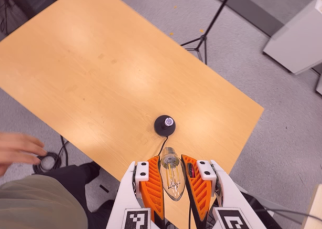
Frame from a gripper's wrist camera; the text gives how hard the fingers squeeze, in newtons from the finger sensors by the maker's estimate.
{"total": 21.7, "left": 23.4, "right": 20.1}